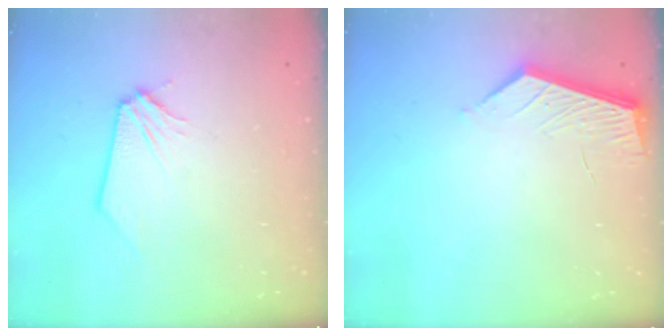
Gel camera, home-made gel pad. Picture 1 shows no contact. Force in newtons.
{"total": 4.0, "press": 4.0, "slide": 0.3}